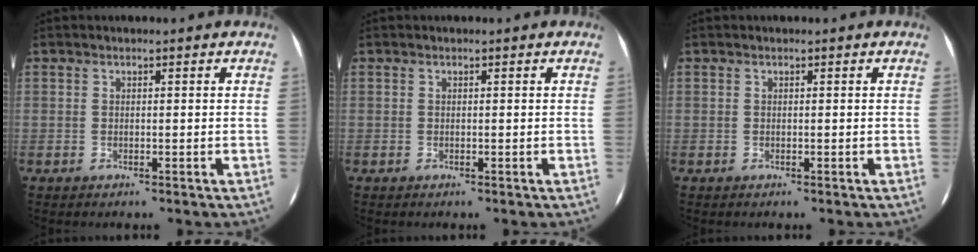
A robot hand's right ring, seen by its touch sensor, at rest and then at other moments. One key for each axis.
{"total": 0.0}
{"total": 0.0}